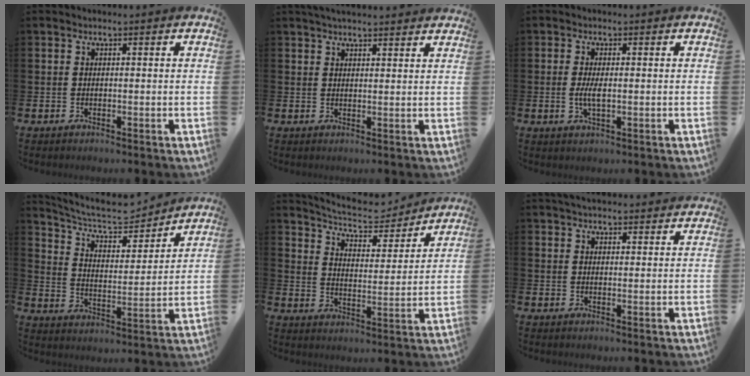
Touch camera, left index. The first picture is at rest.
{"total": 3.0, "force": [2.9, 0.2, 0.7], "torque": [-0.016, -0.007, 0.053]}
{"total": 2.7, "force": [-0.1, 1.0, 2.5], "torque": [-0.044, -0.001, -0.003]}
{"total": 8.6, "force": [7.6, 2.6, 2.9], "torque": [-0.077, -0.059, 0.127]}
{"total": 7.6, "force": [7.1, 1.9, 2.0], "torque": [-0.057, -0.054, 0.119]}
{"total": 3.3, "force": [3.2, 0.4, 0.5], "torque": [-0.013, -0.011, 0.058]}